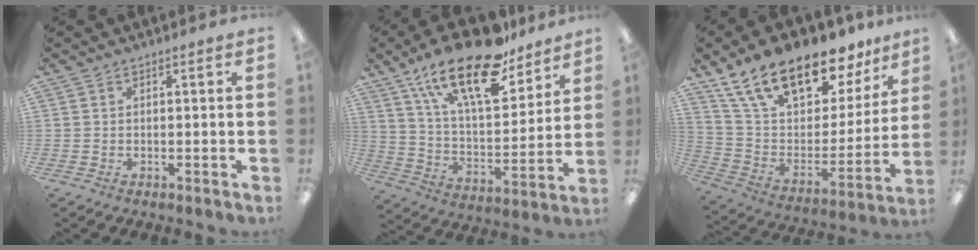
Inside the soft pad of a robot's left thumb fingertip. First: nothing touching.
{"total": 23.4, "force": [16.2, 8.9, 14.3], "torque": [-0.243, -0.090, 0.277]}
{"total": 21.9, "force": [16.5, 9.0, 11.3], "torque": [-0.199, -0.104, 0.294]}